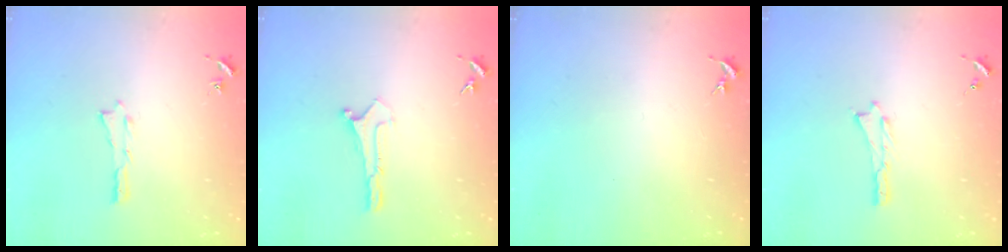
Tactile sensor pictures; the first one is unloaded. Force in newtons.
{"total": 0.0}
{"total": 0.0}
{"total": 0.0}